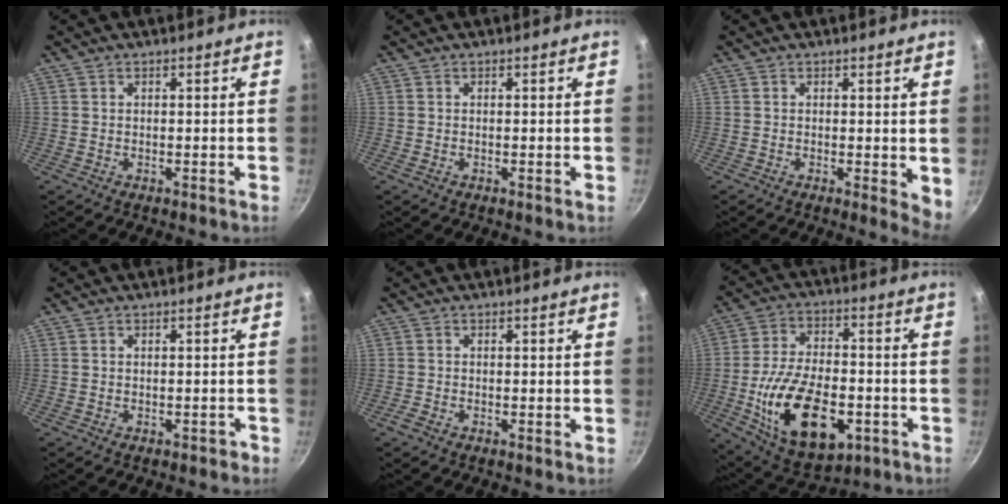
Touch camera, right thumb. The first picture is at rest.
{"total": 0.6, "force": [-0.1, 0.1, 0.6], "torque": [-0.012, -0.002, -0.004]}
{"total": 3.8, "force": [0.1, 1.6, 3.5], "torque": [-0.040, -0.010, 0.001]}
{"total": 1.0, "force": [-0.6, 0.6, 0.4], "torque": [0.005, 0.016, 0.003]}
{"total": 1.1, "force": [-0.7, 0.4, 0.8], "torque": [-0.022, 0.002, -0.019]}
{"total": 20.9, "force": [-5.9, 11.7, 16.4], "torque": [-0.278, 0.019, -0.087]}